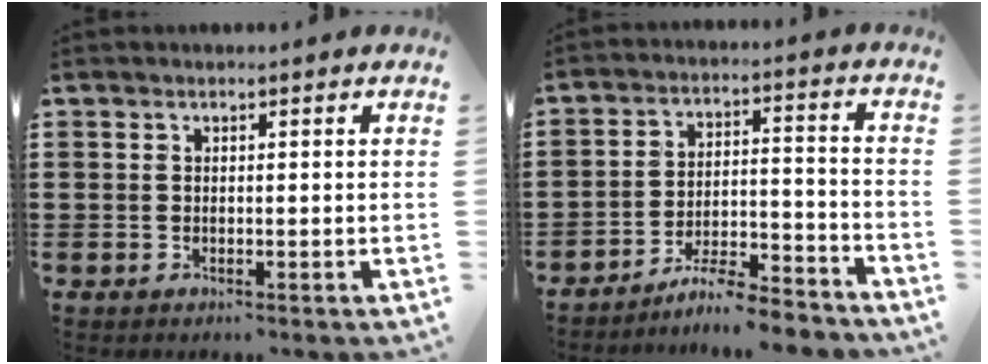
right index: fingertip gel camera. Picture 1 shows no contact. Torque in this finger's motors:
{"motor_torque": [1.08, 1.06, 0.45, 0.17]}